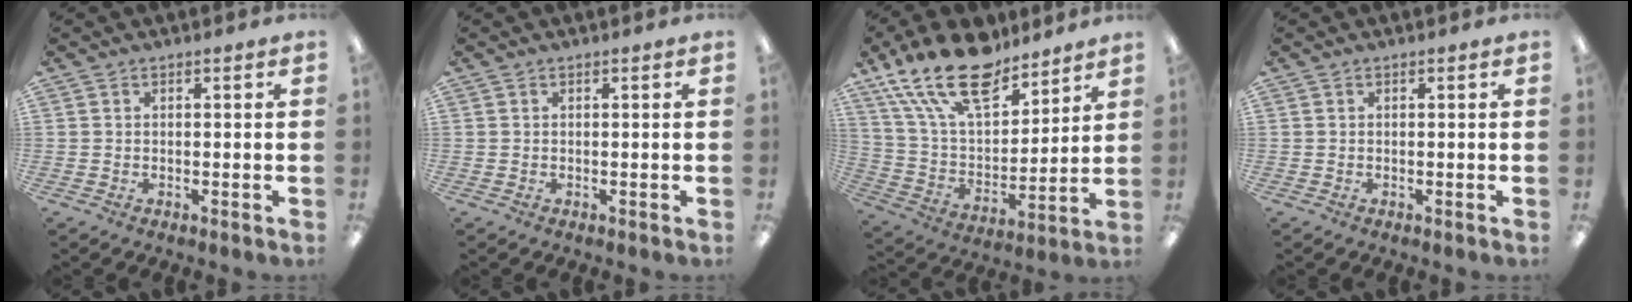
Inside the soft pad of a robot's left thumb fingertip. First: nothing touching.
{"total": 0.0}
{"total": 20.7, "force": [14.9, 9.3, 11.0], "torque": [-0.213, -0.083, 0.267]}
{"total": 0.0}